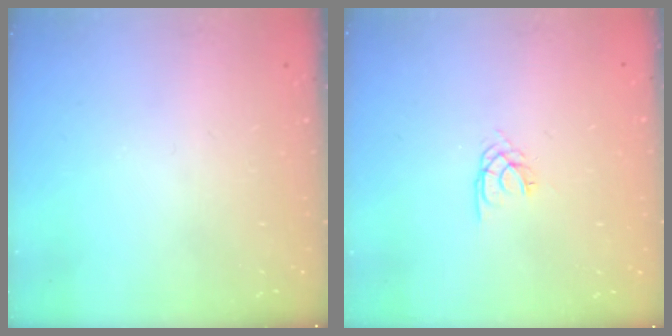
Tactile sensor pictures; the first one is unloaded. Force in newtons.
{"total": 1.7, "press": 1.7, "slide": 0.1}